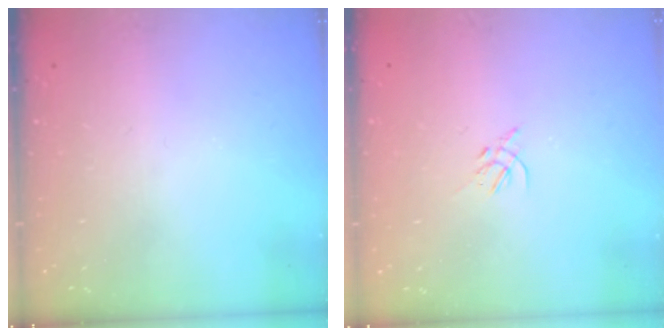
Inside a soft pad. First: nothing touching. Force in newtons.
{"total": 1.4, "press": 1.3, "slide": 0.5}